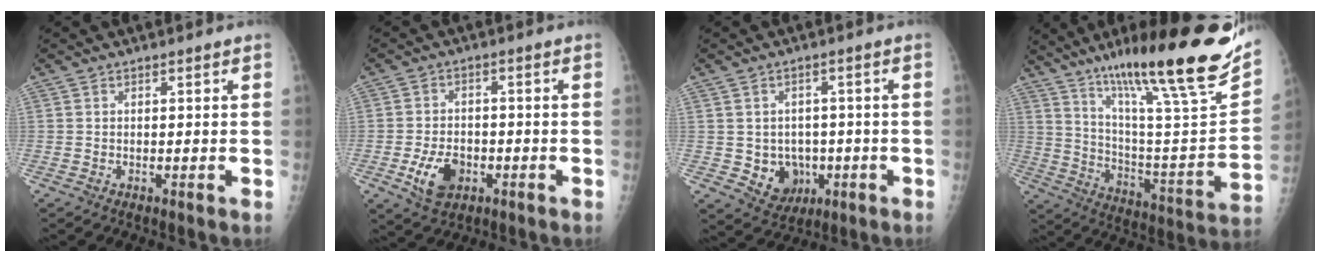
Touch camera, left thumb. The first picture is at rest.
{"total": 7.3, "force": [-2.7, 4.9, 4.7], "torque": [-0.073, 0.008, -0.042]}
{"total": 7.3, "force": [-1.3, 6.3, 3.3], "torque": [-0.016, 0.004, -0.005]}
{"total": 30.3, "force": [19.9, 4.0, 22.5], "torque": [-0.330, -0.070, 0.317]}